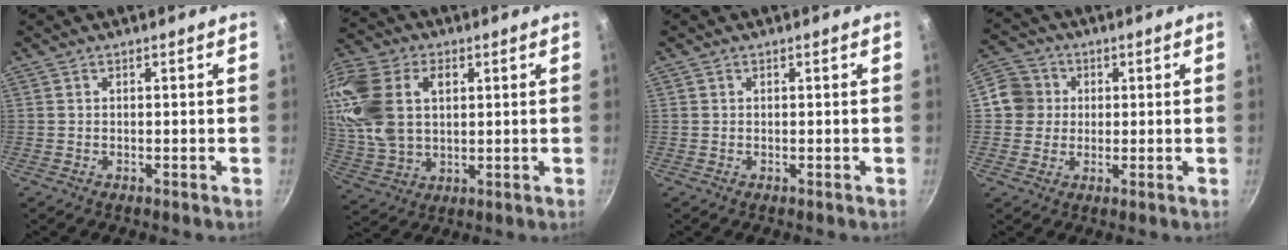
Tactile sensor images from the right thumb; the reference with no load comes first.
{"total": 18.3, "force": [4.5, 12.4, 12.8], "torque": [-0.261, 0.003, 0.090]}
{"total": 0.0}
{"total": 6.9, "force": [1.0, 6.6, 1.8], "torque": [0.011, 0.009, 0.004]}